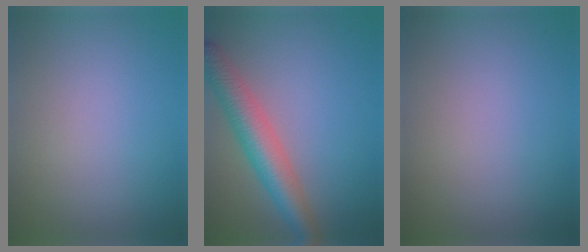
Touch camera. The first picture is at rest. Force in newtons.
{"total": 5.6, "press": 5.6, "slide": 0.1}
{"total": 0.0}